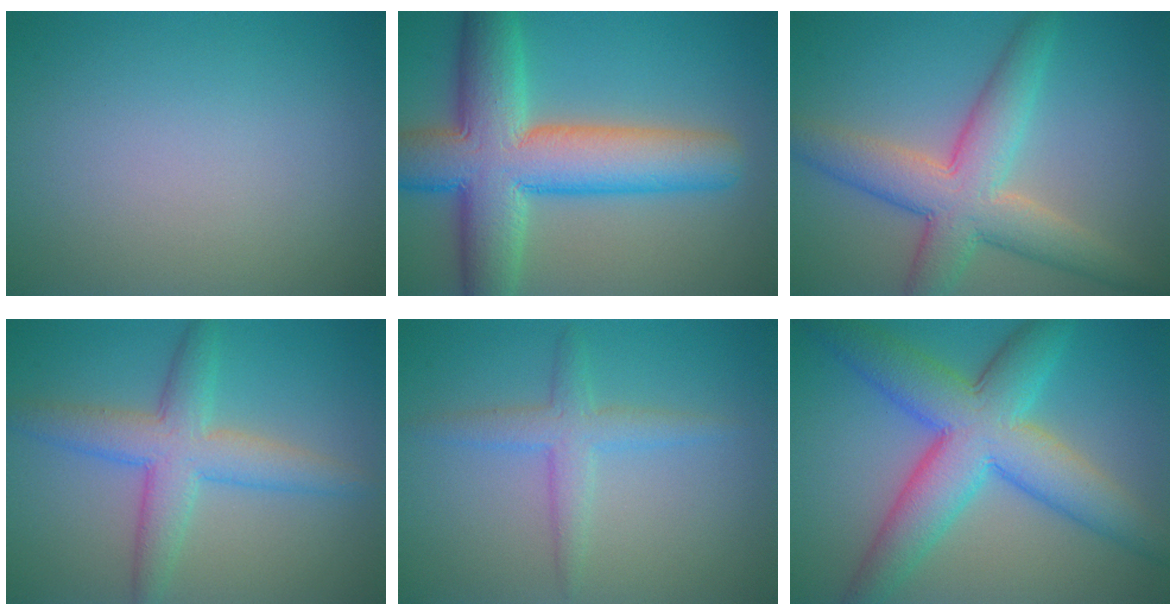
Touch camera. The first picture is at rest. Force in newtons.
{"total": 11.7, "press": 11.7, "slide": 0.6}
{"total": 7.0, "press": 7.0, "slide": 0.2}
{"total": 5.3, "press": 5.3, "slide": 0.0}
{"total": 2.7, "press": 2.7, "slide": 0.1}
{"total": 9.4, "press": 9.4, "slide": 0.2}